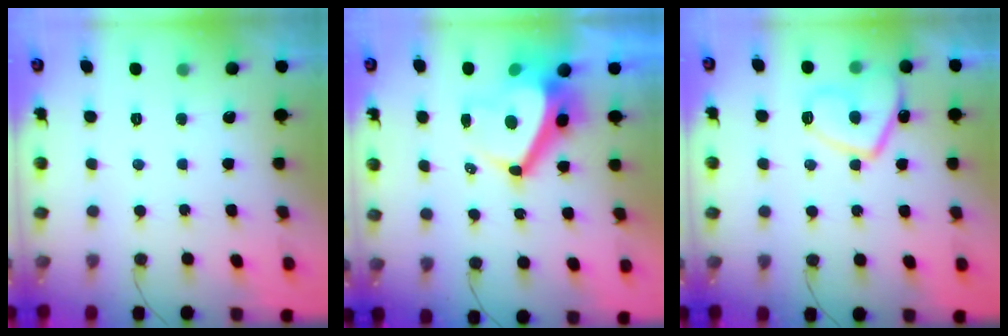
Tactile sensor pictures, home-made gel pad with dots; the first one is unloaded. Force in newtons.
{"total": 10.9, "press": 10.9, "slide": 0.9}
{"total": 10.3, "press": 10.2, "slide": 1.6}